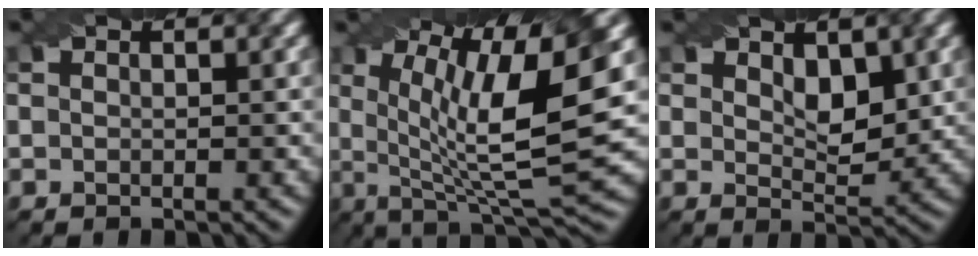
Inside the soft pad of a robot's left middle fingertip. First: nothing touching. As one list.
[{"total": 12.2, "force": [2.3, 3.1, 11.5], "torque": [-0.187, -0.004, 0.040]}, {"total": 3.0, "force": [1.5, 1.5, 2.1], "torque": [-0.034, -0.007, 0.029]}]